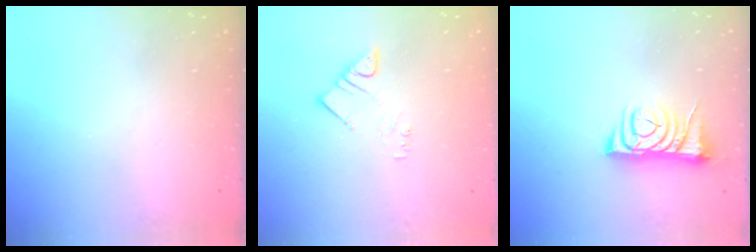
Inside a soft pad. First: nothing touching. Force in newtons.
{"total": 3.1, "press": 3.0, "slide": 0.4}
{"total": 7.1, "press": 7.1, "slide": 1.0}